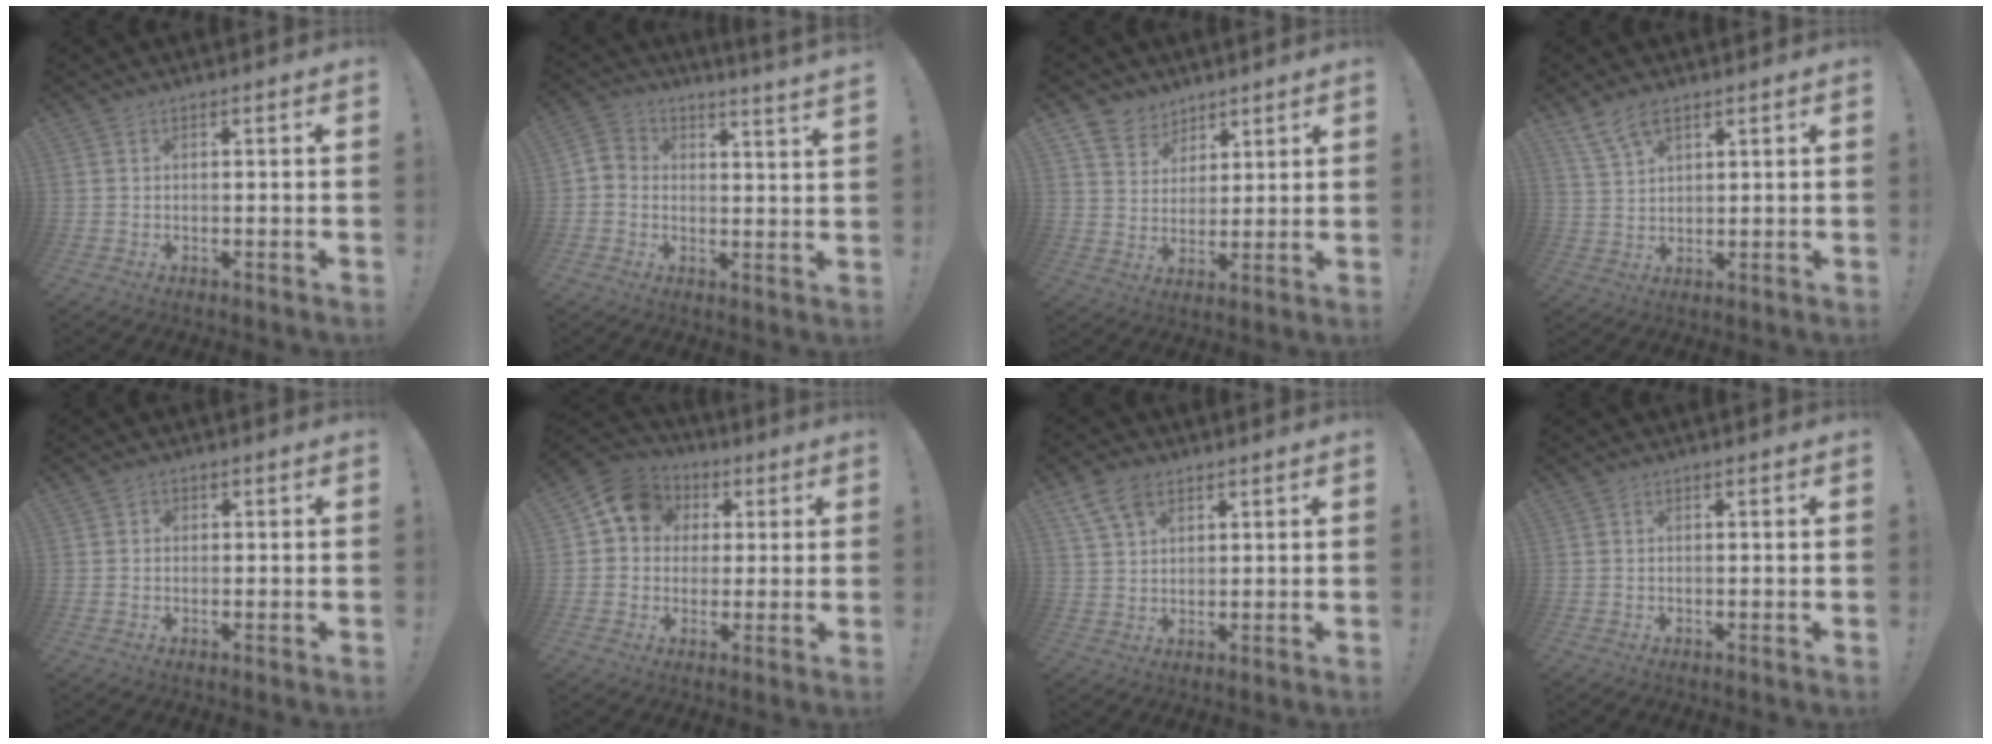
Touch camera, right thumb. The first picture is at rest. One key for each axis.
{"total": 3.7, "fx": 2.7, "fy": 1.6, "fz": 1.9, "tx": -0.037, "ty": -0.026, "tz": 0.049}
{"total": 7.6, "fx": 5.2, "fy": 5.5, "fz": 0.4, "tx": -0.019, "ty": -0.045, "tz": 0.105}
{"total": 7.3, "fx": 4.7, "fy": 3.6, "fz": 4.2, "tx": -0.079, "ty": -0.013, "tz": 0.092}
{"total": 1.2, "fx": 0.0, "fy": 1.1, "fz": 0.5, "tx": -0.004, "ty": 0.001, "tz": -0.002}
{"total": 11.3, "fx": 3.3, "fy": 9.5, "fz": 5.1, "tx": -0.067, "ty": 0.000, "tz": 0.065}
{"total": 8.1, "fx": 4.6, "fy": 5.0, "fz": 4.4, "tx": -0.086, "ty": -0.005, "tz": 0.092}
{"total": 0.0}